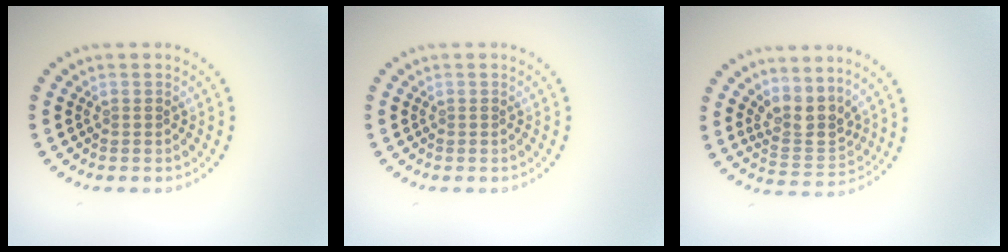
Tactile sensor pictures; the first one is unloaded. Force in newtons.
{"total": 0.0}
{"total": 3.2, "press": 2.6, "slide": 1.9}